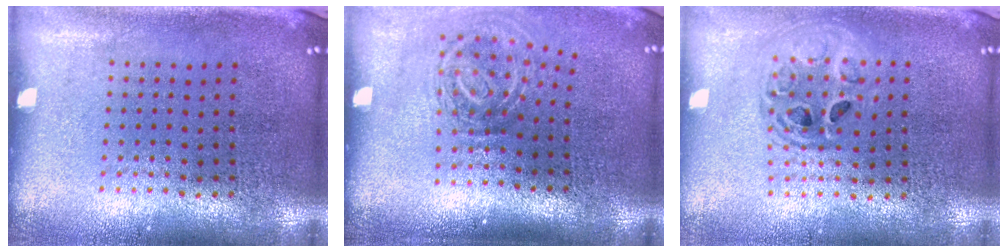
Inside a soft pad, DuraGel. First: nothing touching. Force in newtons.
{"total": 2.0, "press": 1.3, "slide": 1.5}
{"total": 1.4, "press": 1.2, "slide": 0.7}